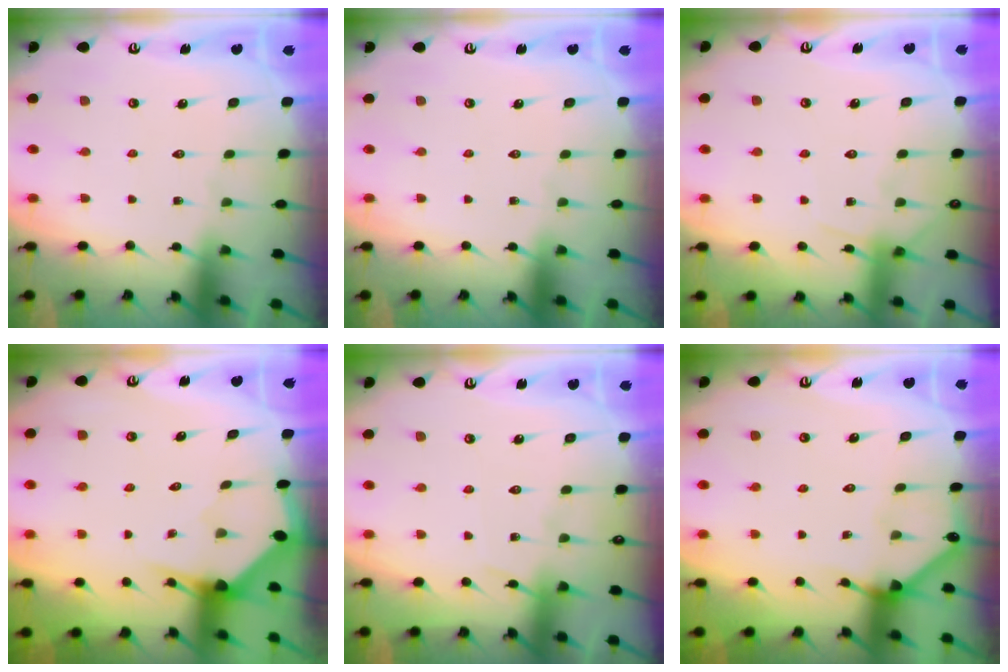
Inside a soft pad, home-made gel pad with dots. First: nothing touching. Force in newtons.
{"total": 0.0}
{"total": 6.9, "press": 6.9, "slide": 0.8}
{"total": 2.9, "press": 2.9, "slide": 0.2}
{"total": 5.1, "press": 5.0, "slide": 0.5}
{"total": 2.4, "press": 2.4, "slide": 0.2}